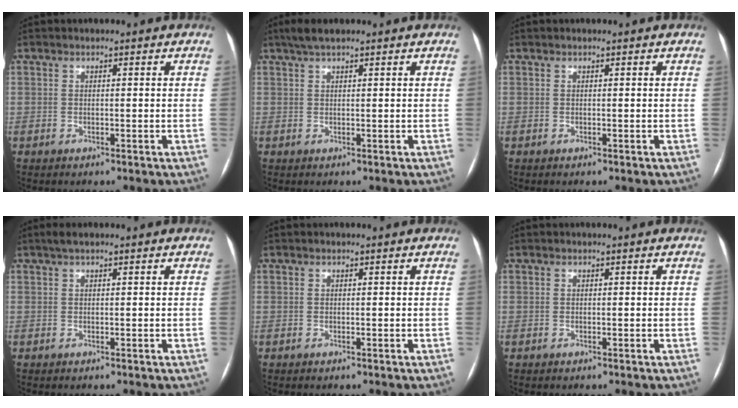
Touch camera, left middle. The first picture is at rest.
{"total": 3.0, "force": [2.2, 0.5, 1.9], "torque": [-0.040, 0.017, 0.043]}
{"total": 0.0}
{"total": 1.5, "force": [1.0, 0.2, 1.1], "torque": [-0.023, 0.016, 0.018]}
{"total": 0.0}
{"total": 0.0}